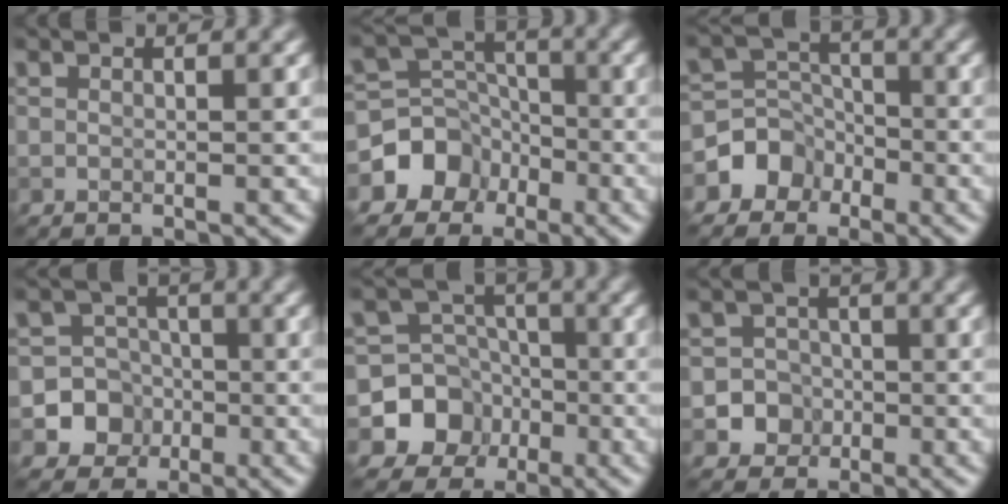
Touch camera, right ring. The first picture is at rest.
{"total": 5.3, "force": [-2.7, 4.4, 1.1], "torque": [0.004, 0.020, -0.068]}
{"total": 3.8, "force": [-2.1, 3.2, 0.5], "torque": [0.019, 0.017, -0.054]}
{"total": 7.1, "force": [-2.4, 6.6, 0.9], "torque": [0.002, -0.001, -0.066]}
{"total": 6.5, "force": [-2.5, 5.8, 1.4], "torque": [-0.004, 0.005, -0.071]}
{"total": 5.1, "force": [-1.8, 4.8, 0.5], "torque": [0.018, 0.003, -0.046]}